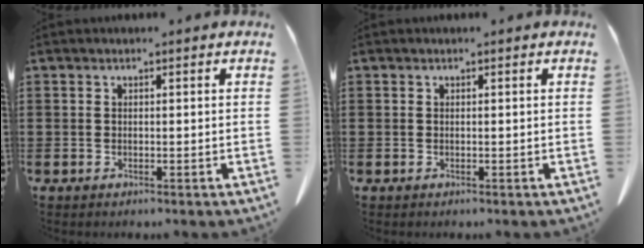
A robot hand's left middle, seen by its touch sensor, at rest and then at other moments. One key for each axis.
{"total": 0.0}